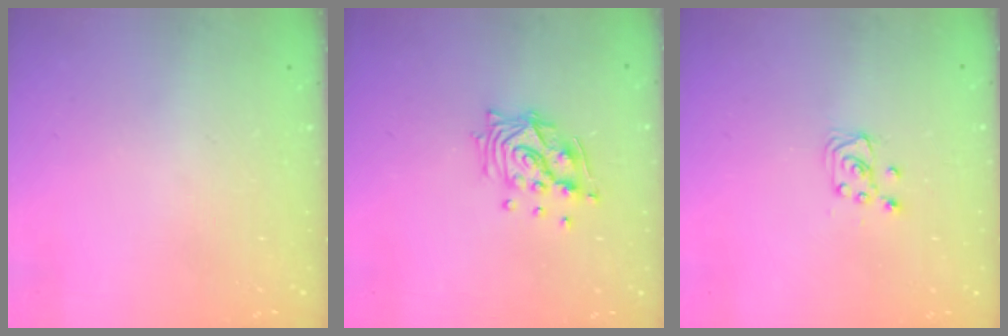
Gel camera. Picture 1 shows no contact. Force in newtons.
{"total": 11.5, "press": 11.5, "slide": 0.8}
{"total": 4.3, "press": 4.3, "slide": 0.3}